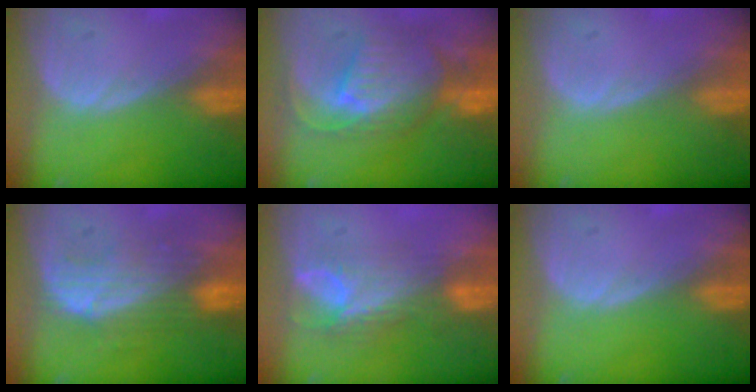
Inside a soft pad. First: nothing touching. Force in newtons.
{"total": 10.2, "press": 9.2, "slide": 4.4}
{"total": 0.0}
{"total": 7.5, "press": 7.5, "slide": 0.3}
{"total": 7.9, "press": 6.6, "slide": 4.2}
{"total": 0.0}